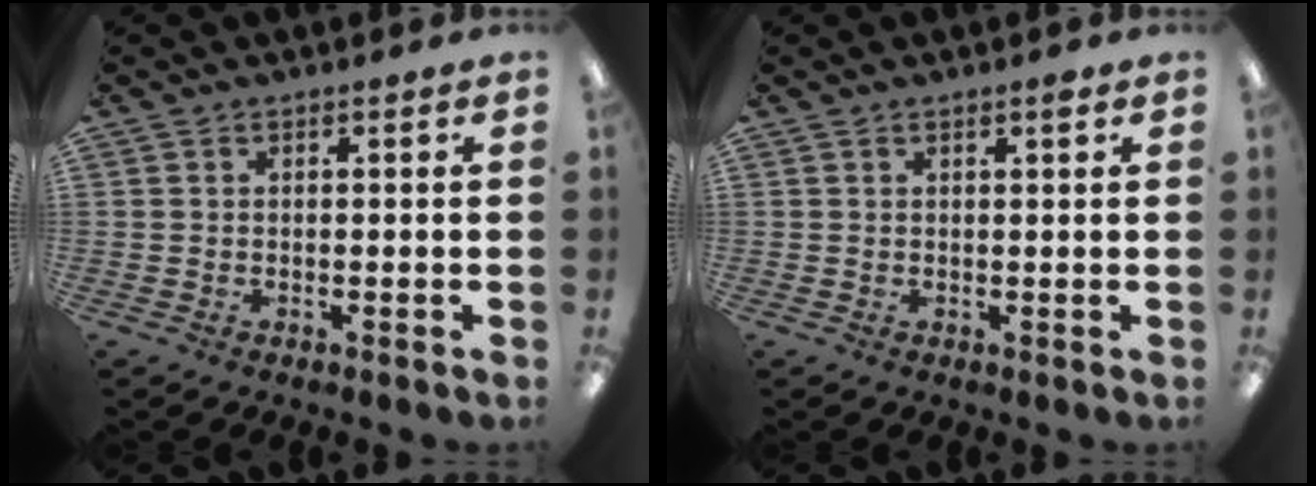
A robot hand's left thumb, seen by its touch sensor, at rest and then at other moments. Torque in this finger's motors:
{"motor_torque": [-0.12, -0.04, -0.16, 0.28, -0.06]}